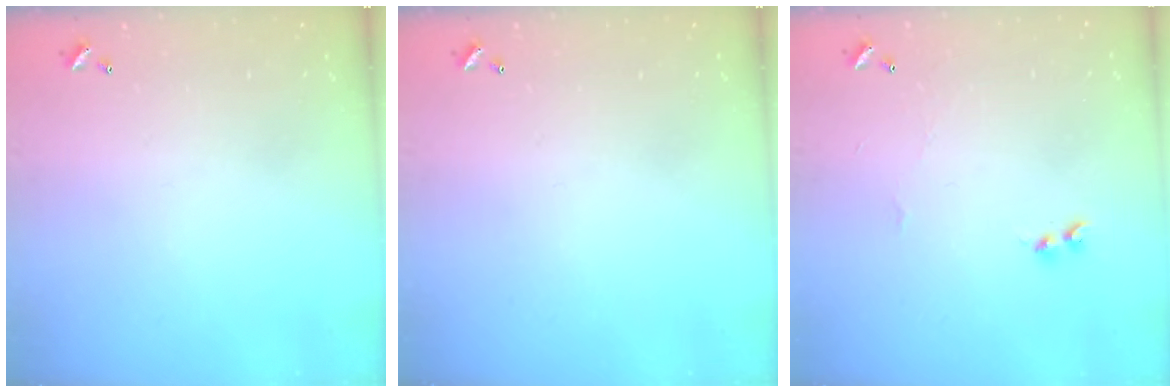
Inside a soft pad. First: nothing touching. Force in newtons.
{"total": 0.0}
{"total": 2.1, "press": 2.1, "slide": 0.5}